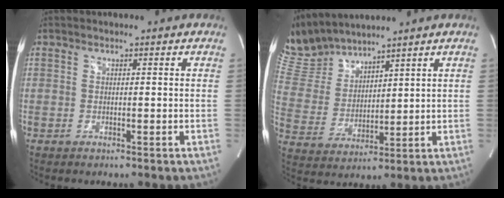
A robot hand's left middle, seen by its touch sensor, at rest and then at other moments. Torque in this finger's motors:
{"motor_torque": [0.67, -1.13, 0.10, 0.02]}